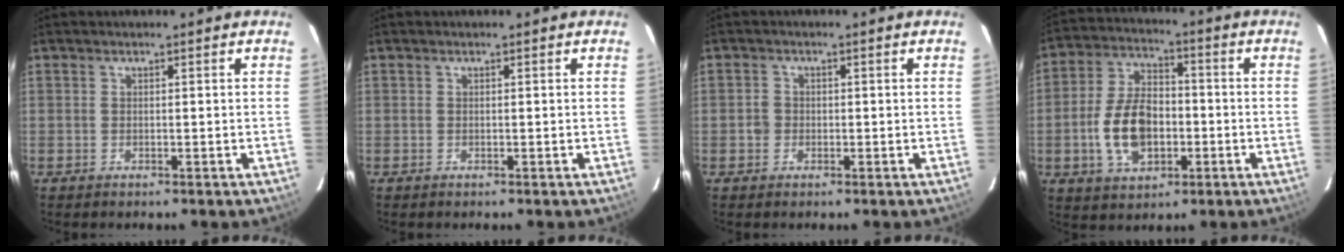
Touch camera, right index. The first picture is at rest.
{"total": 0.0}
{"total": 2.0, "force": [-0.5, 1.9, 0.4], "torque": [-0.011, 0.003, -0.010]}
{"total": 12.9, "force": [-2.9, 8.0, 9.8], "torque": [-0.199, 0.016, -0.042]}